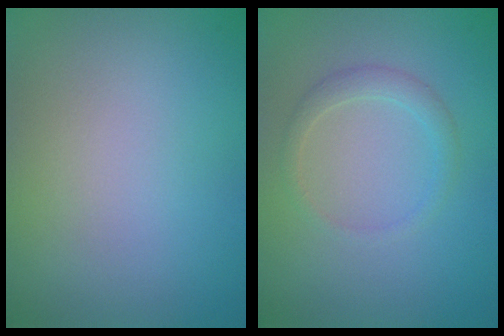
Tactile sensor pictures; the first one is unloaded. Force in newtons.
{"total": 1.5, "press": 1.5, "slide": 0.2}